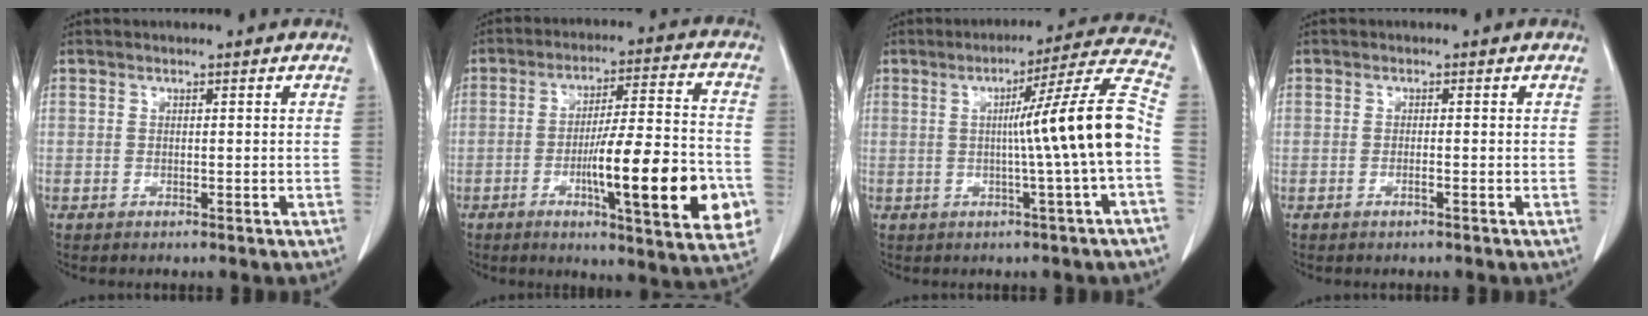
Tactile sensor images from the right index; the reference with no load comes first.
{"total": 19.5, "force": [-5.4, 2.4, 18.5], "torque": [-0.233, -0.001, -0.074]}
{"total": 14.0, "force": [-1.0, -2.4, 13.8], "torque": [-0.189, 0.009, -0.019]}
{"total": 0.9, "force": [-0.5, 0.0, 0.7], "torque": [-0.016, 0.000, -0.008]}